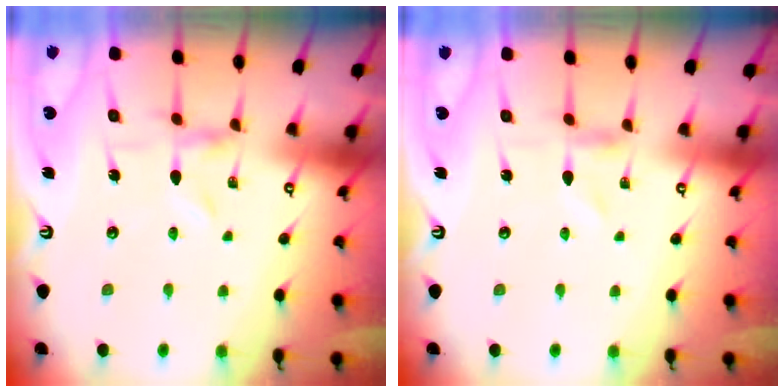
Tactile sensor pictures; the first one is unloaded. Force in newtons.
{"total": 0.0}